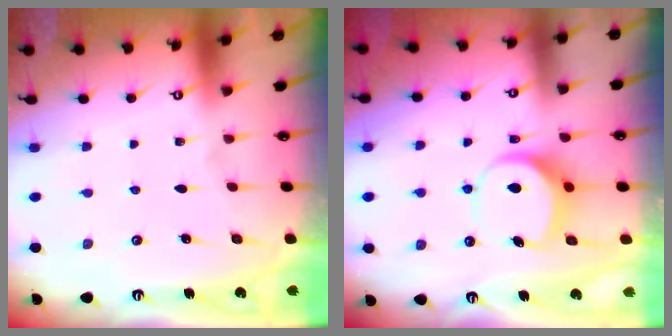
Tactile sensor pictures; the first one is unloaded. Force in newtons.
{"total": 7.9, "press": 7.9, "slide": 1.0}